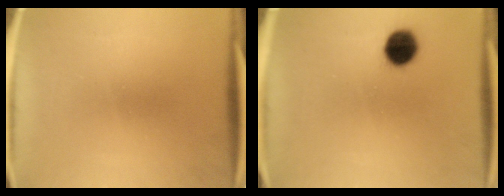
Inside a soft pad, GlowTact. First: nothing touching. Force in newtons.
{"total": 8.1}